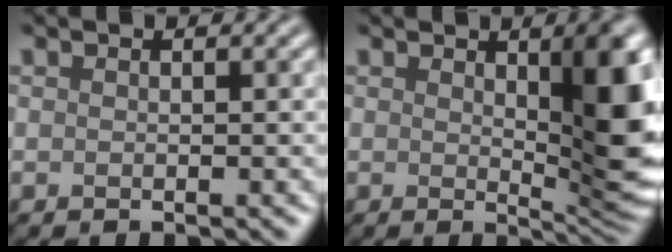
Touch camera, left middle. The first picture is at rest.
{"total": 7.1, "force": [1.6, 2.1, 6.6], "torque": [-0.079, -0.010, 0.031]}